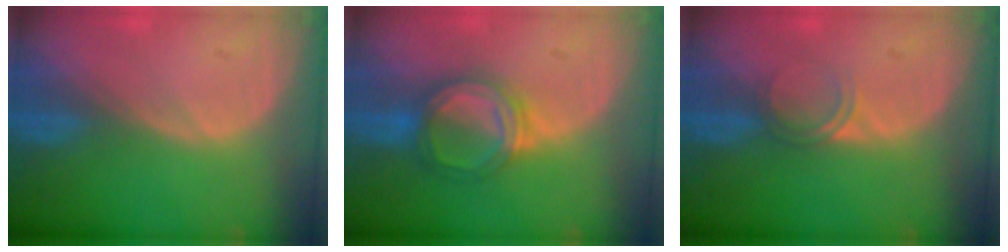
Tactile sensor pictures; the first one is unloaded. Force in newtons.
{"total": 6.2, "press": 5.7, "slide": 2.6}
{"total": 2.1, "press": 1.8, "slide": 1.1}